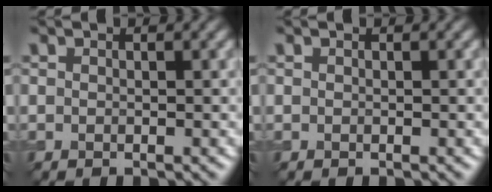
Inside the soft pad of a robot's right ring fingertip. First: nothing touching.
{"total": 0.0}